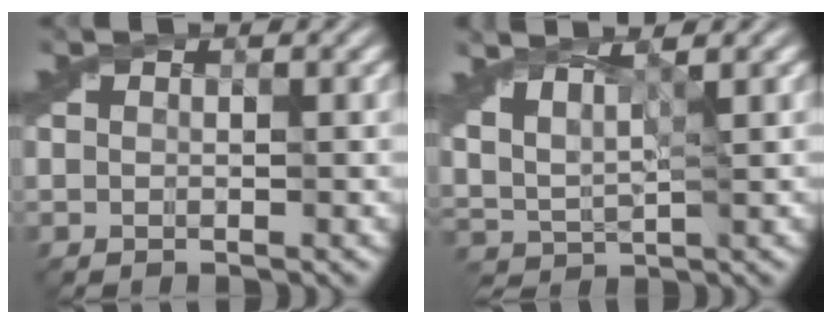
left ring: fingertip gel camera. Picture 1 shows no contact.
{"total": 4.0, "force": [2.9, 1.2, 2.5], "torque": [-0.063, 0.007, 0.055]}